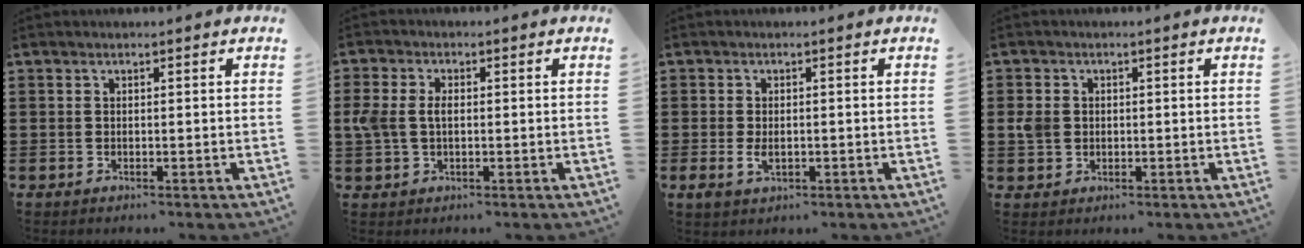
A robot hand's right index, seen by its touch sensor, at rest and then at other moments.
{"total": 3.9, "force": [0.2, 2.5, 3.0], "torque": [-0.085, 0.001, -0.005]}
{"total": 2.2, "force": [-0.3, 1.3, 1.8], "torque": [-0.036, 0.000, -0.006]}
{"total": 2.6, "force": [0.1, 2.2, 1.4], "torque": [-0.049, 0.002, -0.004]}